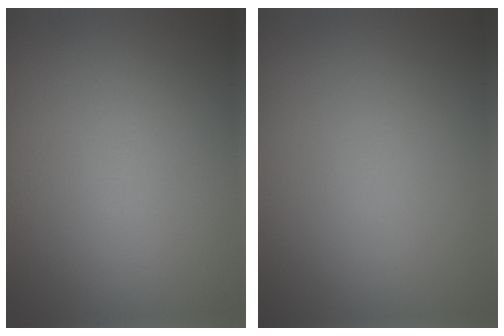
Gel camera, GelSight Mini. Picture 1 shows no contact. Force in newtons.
{"total": 0.0}